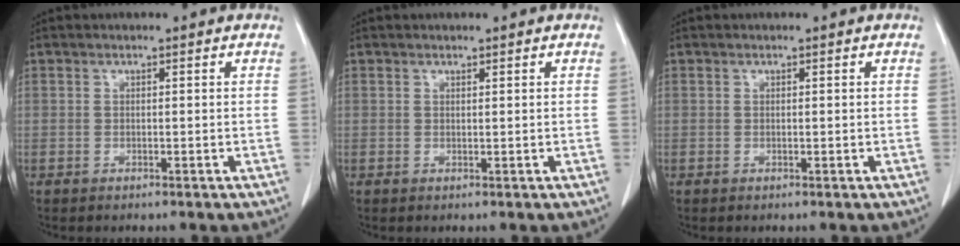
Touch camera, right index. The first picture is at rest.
{"total": 0.0}
{"total": 0.0}